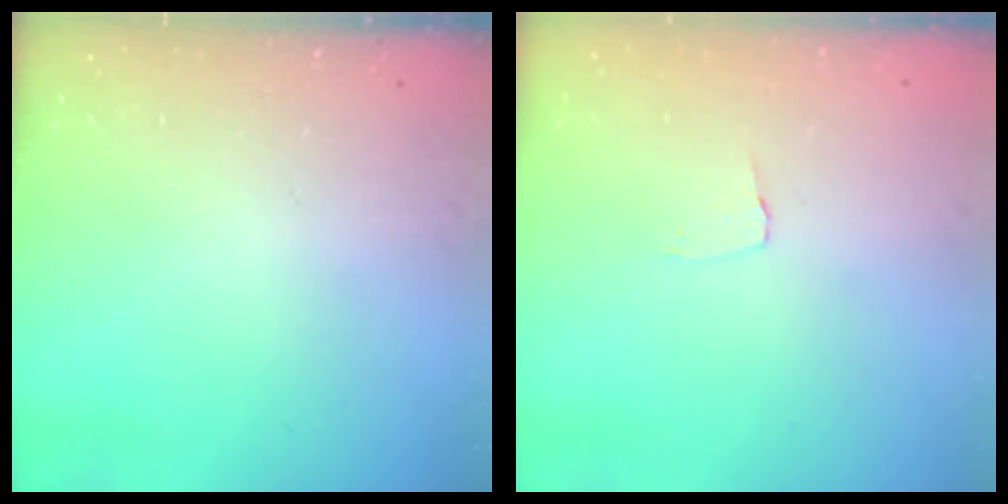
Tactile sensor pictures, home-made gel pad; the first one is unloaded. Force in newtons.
{"total": 2.6, "press": 2.6, "slide": 0.2}